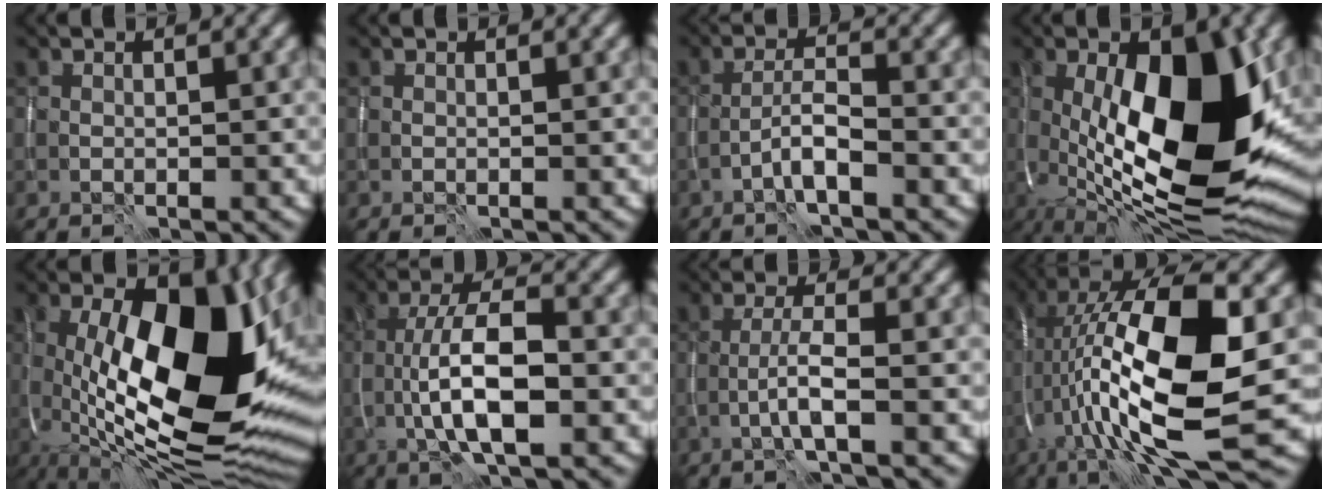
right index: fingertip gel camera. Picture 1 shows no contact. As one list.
[{"total": 0.0}, {"total": 2.6, "force": [-1.8, 0.2, 1.8], "torque": [-0.032, 0.010, -0.038]}, {"total": 16.1, "force": [-0.1, 6.9, 14.5], "torque": [-0.225, -0.011, 0.002]}, {"total": 18.1, "force": [0.3, 8.5, 16.0], "torque": [-0.249, -0.015, 0.014]}, {"total": 7.4, "force": [-1.3, 2.6, 6.8], "torque": [-0.126, 0.006, -0.027]}, {"total": 2.5, "force": [-1.1, 0.0, 2.2], "torque": [-0.043, 0.002, -0.024]}, {"total": 17.0, "force": [-0.7, 5.4, 16.1], "torque": [-0.306, 0.018, -0.003]}]